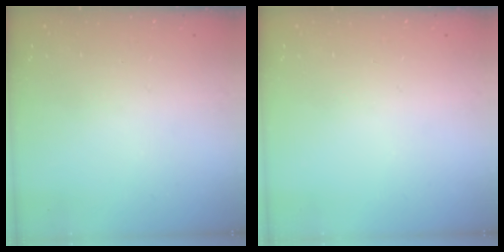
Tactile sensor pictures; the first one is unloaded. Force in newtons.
{"total": 0.0}